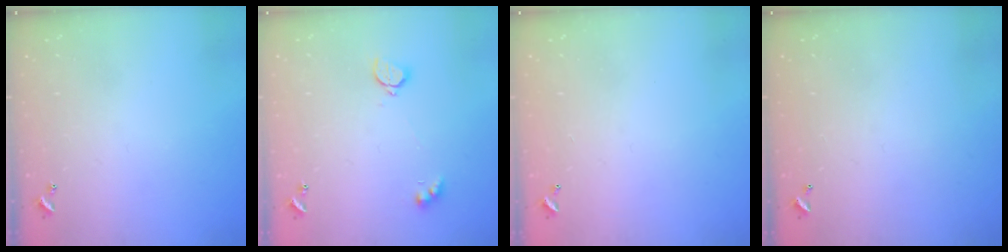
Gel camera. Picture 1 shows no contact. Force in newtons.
{"total": 2.4, "press": 2.3, "slide": 0.8}
{"total": 2.9, "press": 2.9, "slide": 0.1}
{"total": 2.8, "press": 2.8, "slide": 0.1}